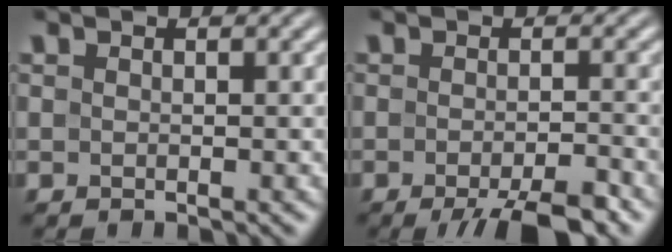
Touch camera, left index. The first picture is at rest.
{"total": 5.1, "force": [-3.4, 0.9, 3.7], "torque": [-0.048, -0.001, -0.054]}